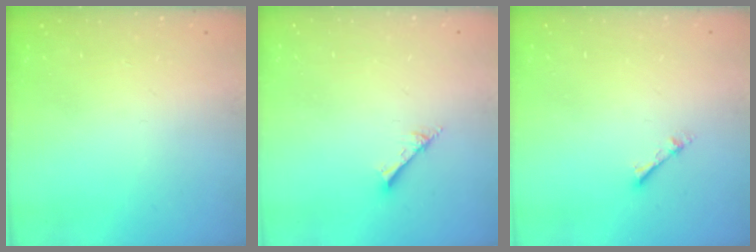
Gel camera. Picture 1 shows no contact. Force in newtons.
{"total": 2.8, "press": 2.7, "slide": 0.4}
{"total": 3.3, "press": 3.2, "slide": 0.4}